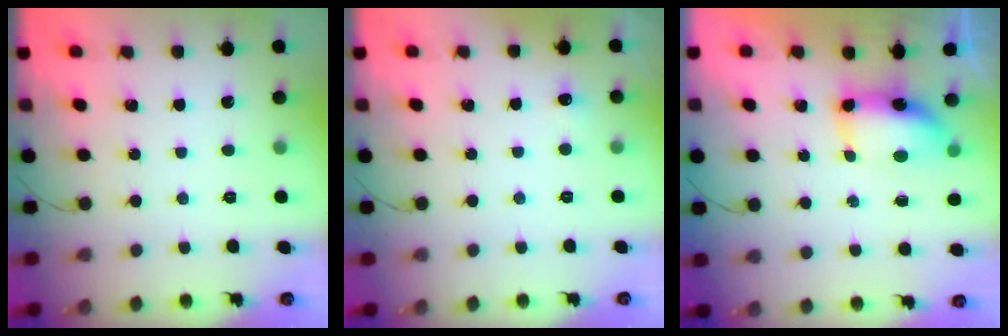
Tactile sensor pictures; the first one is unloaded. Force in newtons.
{"total": 3.6, "press": 3.5, "slide": 1.1}
{"total": 8.1, "press": 8.0, "slide": 0.7}